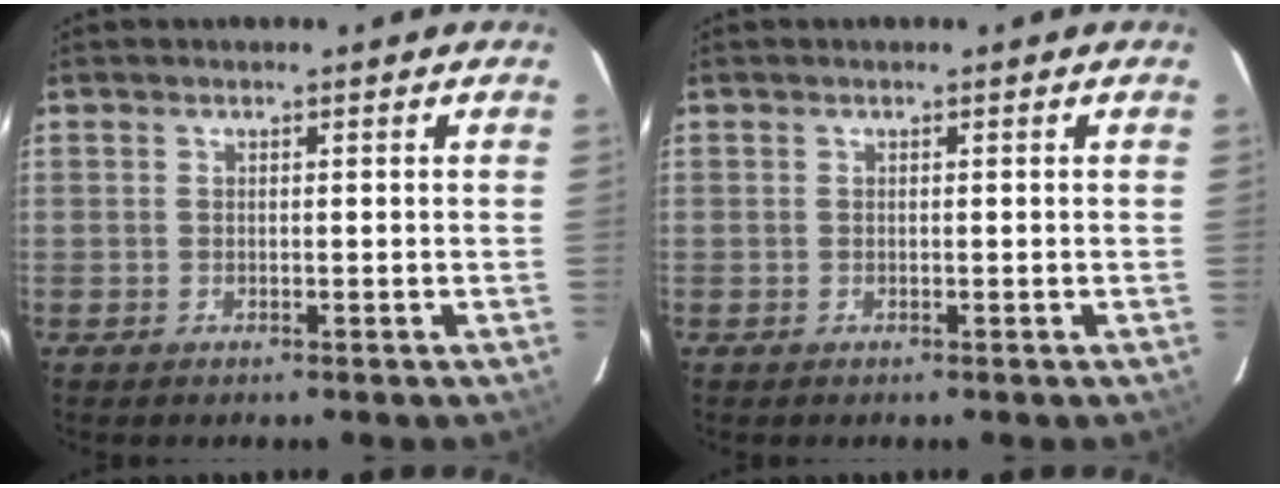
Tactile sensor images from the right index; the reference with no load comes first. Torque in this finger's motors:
{"motor_torque": [-0.13, 0.13, -0.03, 0.00]}